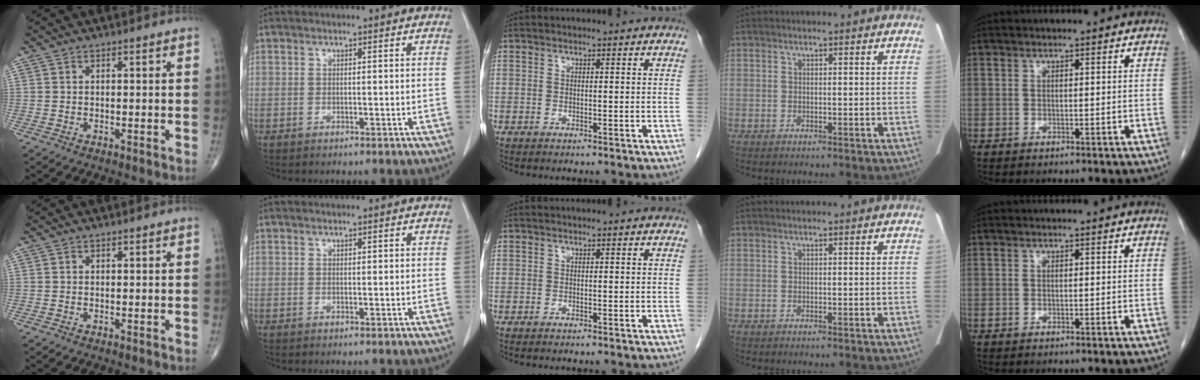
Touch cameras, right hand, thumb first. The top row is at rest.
{}